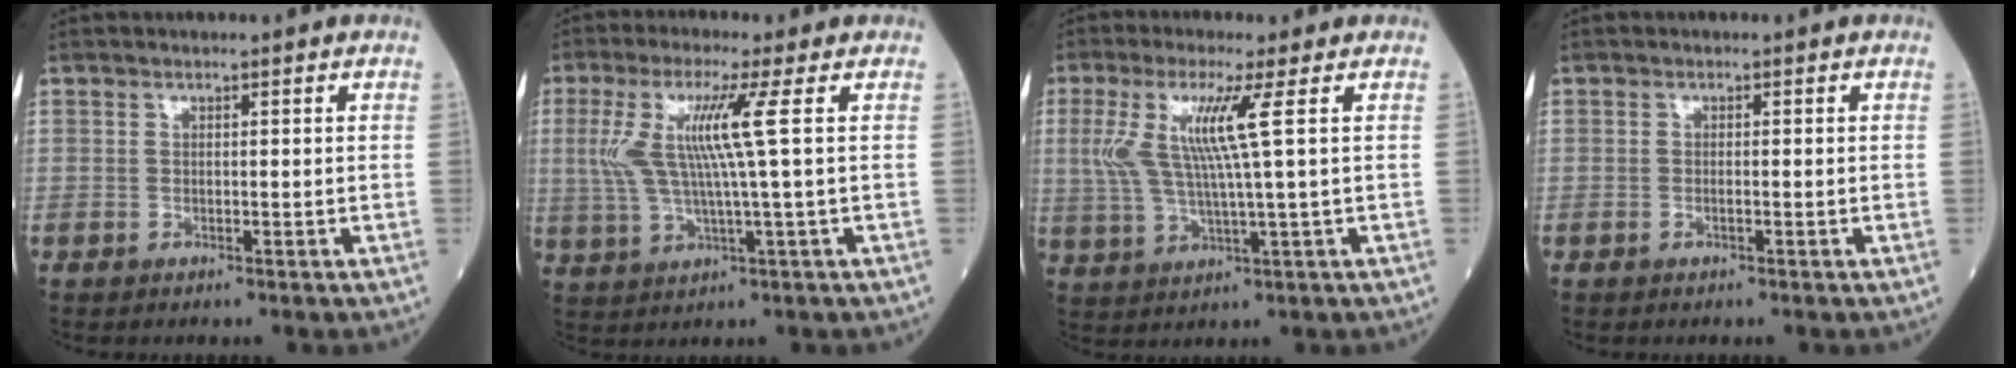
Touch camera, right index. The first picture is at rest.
{"total": 8.7, "force": [1.8, -0.9, 8.4], "torque": [-0.188, 0.006, 0.039]}
{"total": 8.2, "force": [2.1, -0.6, 7.8], "torque": [-0.177, 0.003, 0.045]}
{"total": 0.6, "force": [-0.2, 0.1, 0.5], "torque": [-0.013, -0.001, -0.003]}